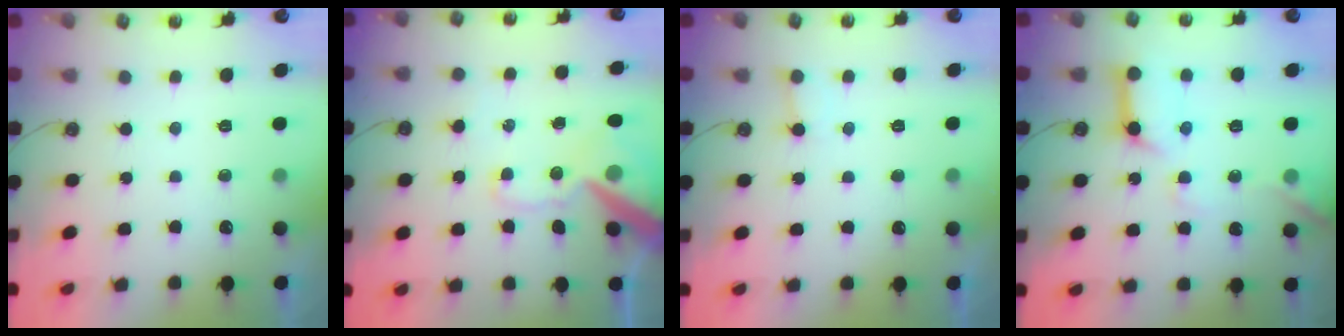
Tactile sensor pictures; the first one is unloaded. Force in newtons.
{"total": 14.5, "press": 14.3, "slide": 2.4}
{"total": 4.9, "press": 4.9, "slide": 0.6}
{"total": 12.4, "press": 12.3, "slide": 1.4}